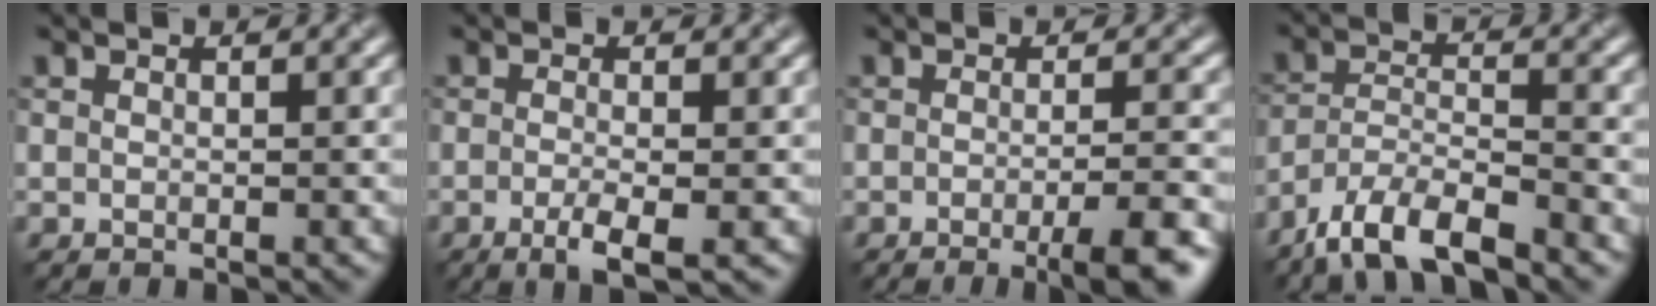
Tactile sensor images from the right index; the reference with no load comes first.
{"total": 2.7, "force": [-0.9, 0.6, 2.5], "torque": [-0.048, -0.007, -0.019]}
{"total": 4.6, "force": [-2.2, 0.9, 4.0], "torque": [-0.052, -0.003, -0.038]}
{"total": 7.3, "force": [-5.9, 2.0, 3.9], "torque": [-0.069, -0.006, -0.117]}